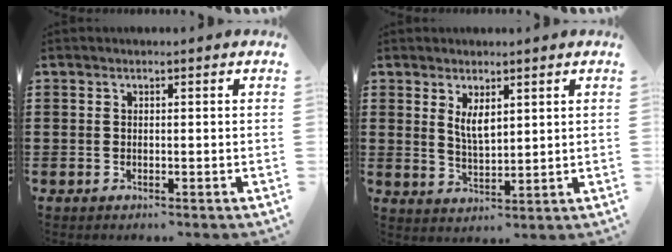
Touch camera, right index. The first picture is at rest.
{"total": 3.5, "force": [1.8, 1.4, 2.7], "torque": [-0.056, 0.002, 0.032]}